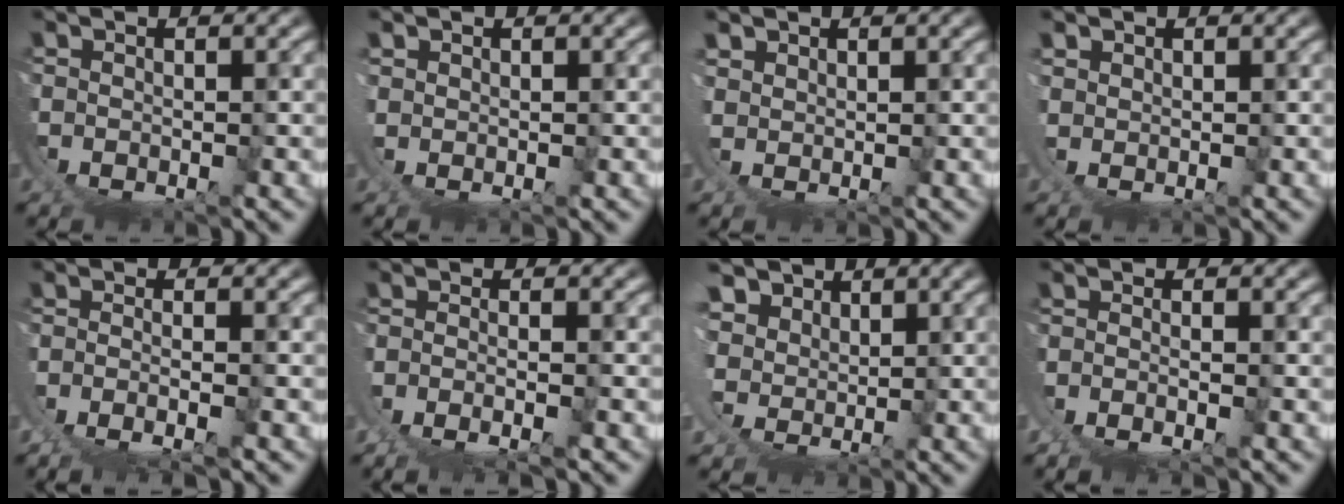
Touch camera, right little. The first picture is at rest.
{"total": 1.2, "force": [1.0, 0.6, -0.4], "torque": [0.006, 0.008, 0.010]}
{"total": 1.9, "force": [1.8, 0.1, -0.6], "torque": [0.004, 0.009, 0.027]}
{"total": 1.5, "force": [1.4, 0.4, -0.5], "torque": [0.007, 0.010, 0.017]}
{"total": 2.8, "force": [-0.7, 0.8, 2.6], "torque": [-0.052, -0.015, -0.004]}
{"total": 2.5, "force": [-0.7, 0.5, 2.3], "torque": [-0.046, -0.012, -0.003]}
{"total": 9.2, "force": [3.8, 7.6, 3.5], "torque": [-0.110, -0.022, 0.062]}
{"total": 2.2, "force": [-1.0, 0.8, 1.8], "torque": [-0.040, -0.008, -0.010]}